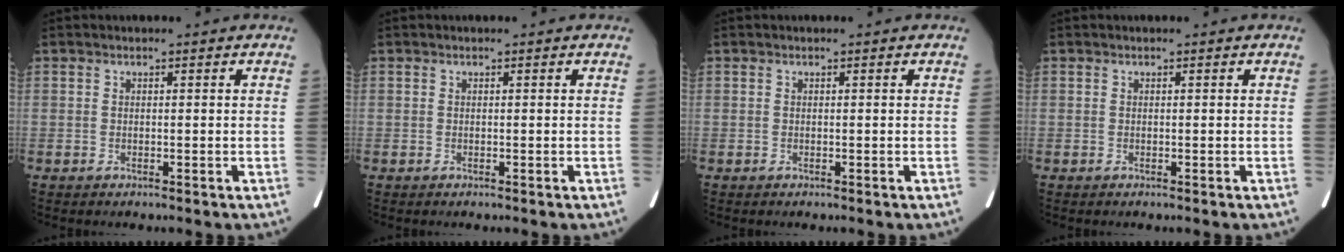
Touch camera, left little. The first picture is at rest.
{"total": 0.0}
{"total": 0.0}
{"total": 0.0}